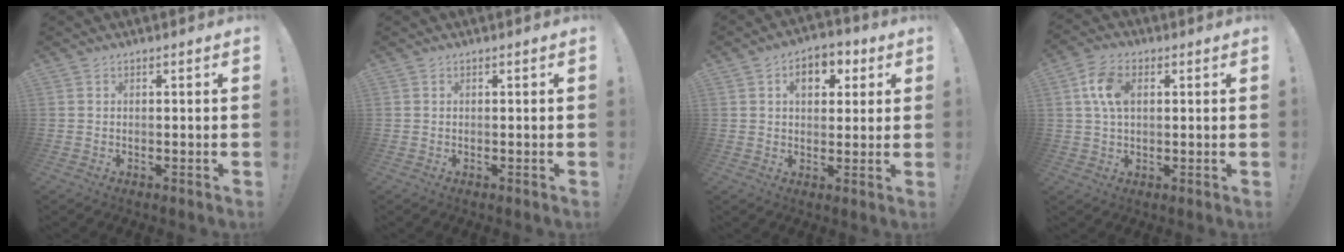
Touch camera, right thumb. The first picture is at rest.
{"total": 0.0}
{"total": 8.2, "force": [3.0, 5.7, 5.1], "torque": [-0.054, -0.005, 0.049]}
{"total": 9.3, "force": [2.2, 6.0, 6.7], "torque": [-0.125, 0.007, 0.042]}